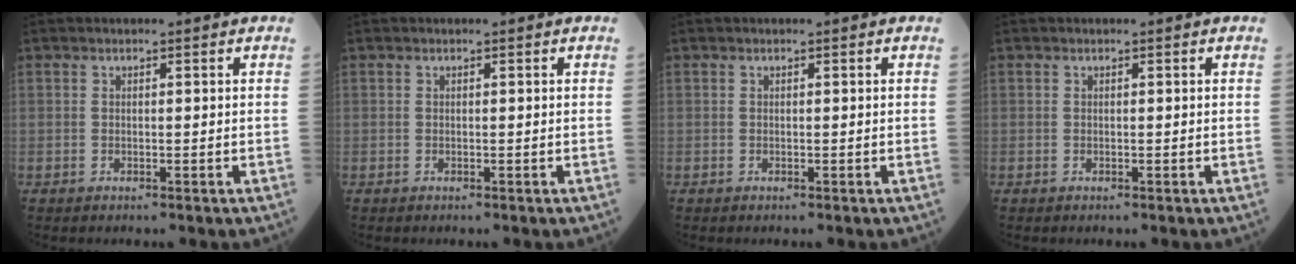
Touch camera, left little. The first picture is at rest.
{"total": 0.0}
{"total": 0.0}
{"total": 0.0}